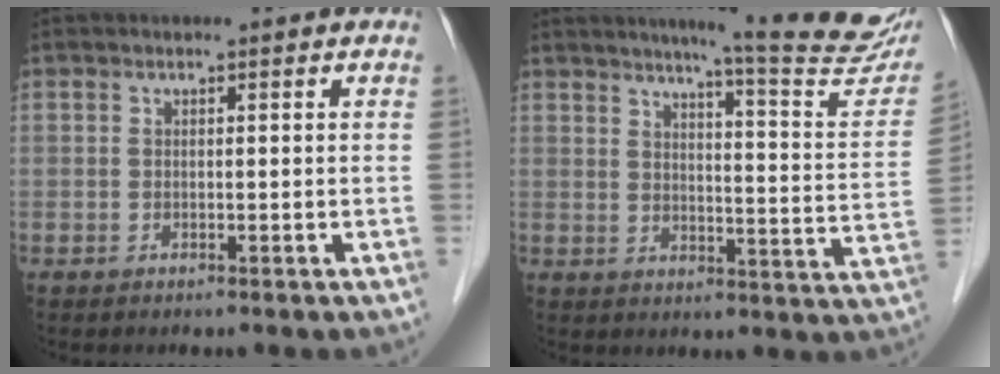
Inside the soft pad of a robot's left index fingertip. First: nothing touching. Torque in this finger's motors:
{"motor_torque": [0.14, -0.29, 0.40, 0.03]}